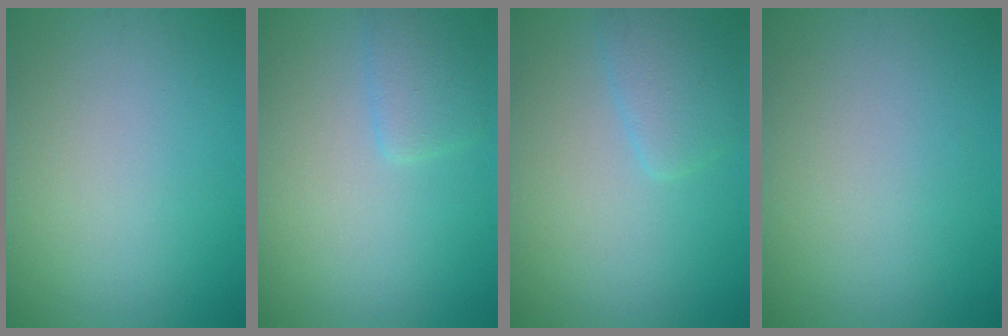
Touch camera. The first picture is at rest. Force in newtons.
{"total": 2.1, "press": 2.1, "slide": 0.2}
{"total": 2.6, "press": 2.6, "slide": 0.2}
{"total": 0.0}